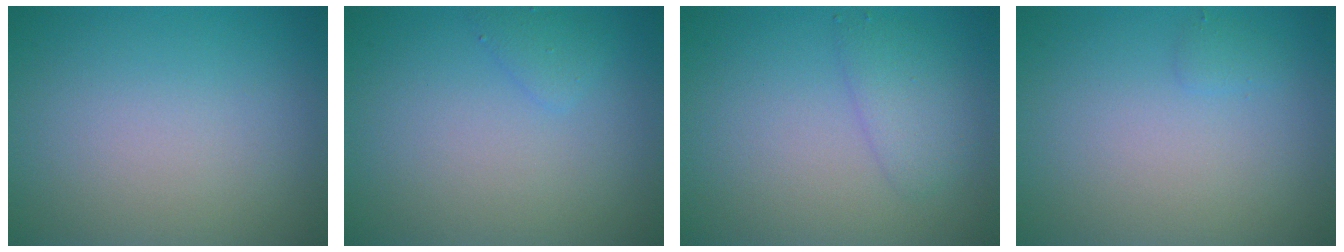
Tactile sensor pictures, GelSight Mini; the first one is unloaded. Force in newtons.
{"total": 1.1, "press": 1.1, "slide": 0.0}
{"total": 2.1, "press": 2.1, "slide": 0.1}
{"total": 0.7, "press": 0.7, "slide": 0.1}